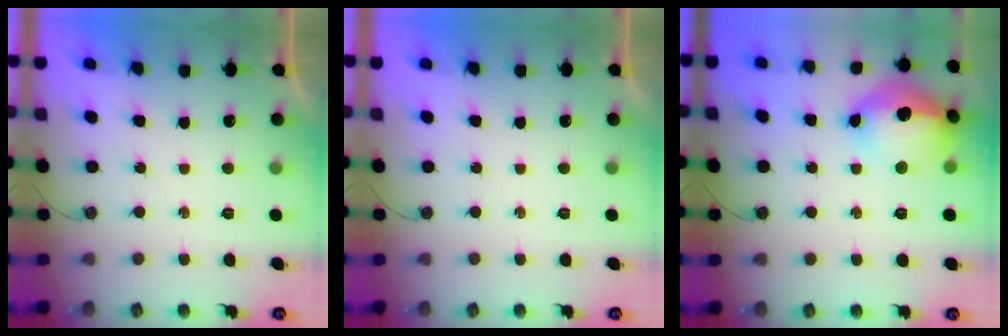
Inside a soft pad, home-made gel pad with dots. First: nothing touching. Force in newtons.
{"total": 0.0}
{"total": 17.9, "press": 17.3, "slide": 4.3}